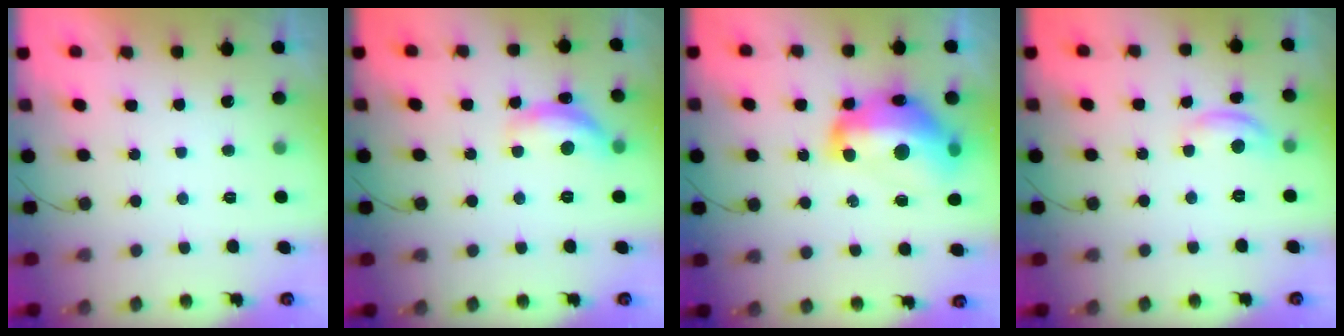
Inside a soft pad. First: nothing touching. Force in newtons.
{"total": 13.2, "press": 13.1, "slide": 0.7}
{"total": 19.3, "press": 19.0, "slide": 3.1}
{"total": 8.8, "press": 8.8, "slide": 0.4}